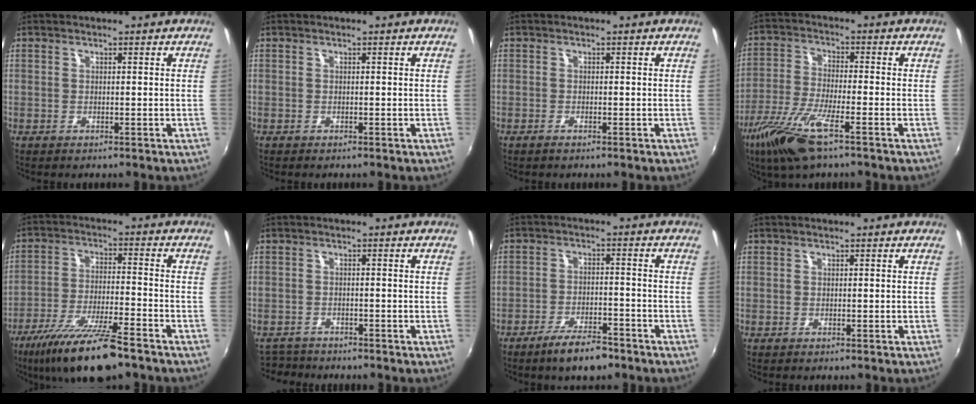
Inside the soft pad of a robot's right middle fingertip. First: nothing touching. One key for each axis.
{"total": 0.0}
{"total": 0.7, "fx": -0.6, "fy": 0.1, "fz": 0.4, "tx": -0.008, "ty": -0.001, "tz": -0.012}
{"total": 11.9, "fx": -7.2, "fy": 2.3, "fz": 9.2, "tx": -0.201, "ty": -0.025, "tz": -0.142}
{"total": 15.6, "fx": -11.6, "fy": 2.4, "fz": 10.1, "tx": -0.203, "ty": -0.034, "tz": -0.200}
{"total": 3.7, "fx": -3.5, "fy": 1.1, "fz": 0.0, "tx": -0.017, "ty": -0.008, "tz": -0.065}
{"total": 7.5, "fx": -5.7, "fy": 2.1, "fz": 4.4, "tx": -0.096, "ty": -0.003, "tz": -0.092}
{"total": 0.0}